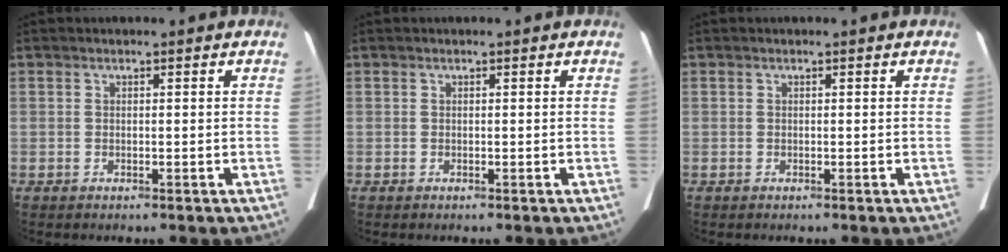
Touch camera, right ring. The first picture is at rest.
{"total": 0.0}
{"total": 0.0}